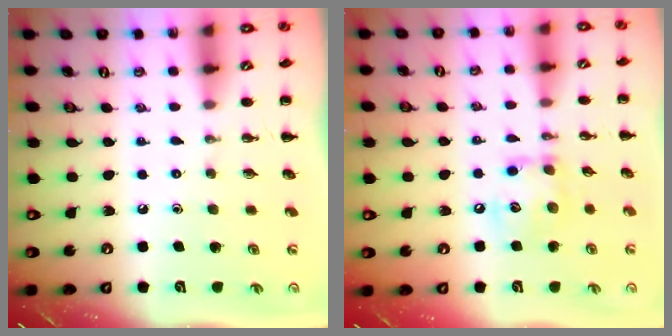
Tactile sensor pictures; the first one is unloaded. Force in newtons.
{"total": 10.7, "press": 10.7, "slide": 0.6}